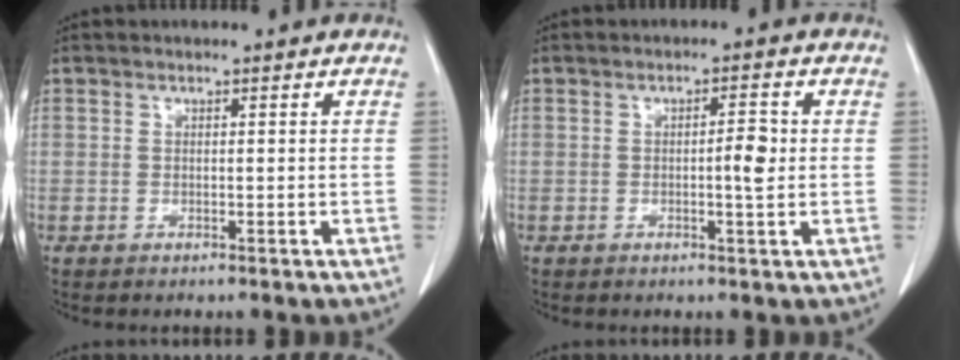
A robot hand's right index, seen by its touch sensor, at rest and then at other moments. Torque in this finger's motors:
{"motor_torque": [0.10, 0.06, 0.09, 0.02]}